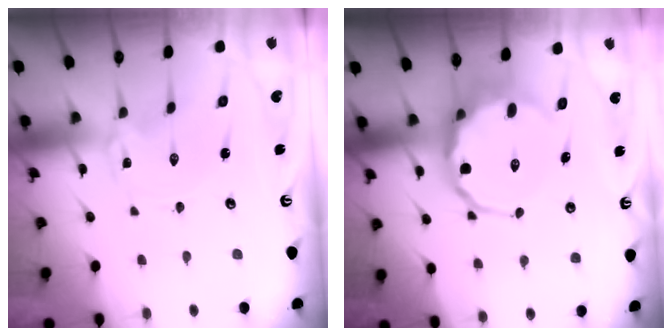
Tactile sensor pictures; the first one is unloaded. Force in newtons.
{"total": 9.2, "press": 8.8, "slide": 2.7}